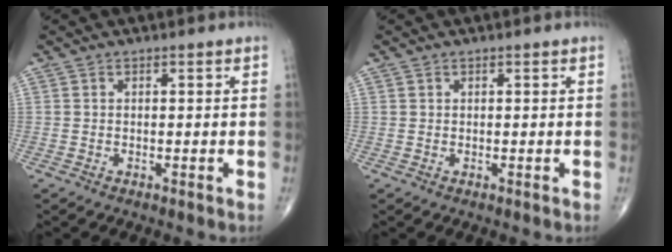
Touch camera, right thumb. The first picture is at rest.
{"total": 0.0}